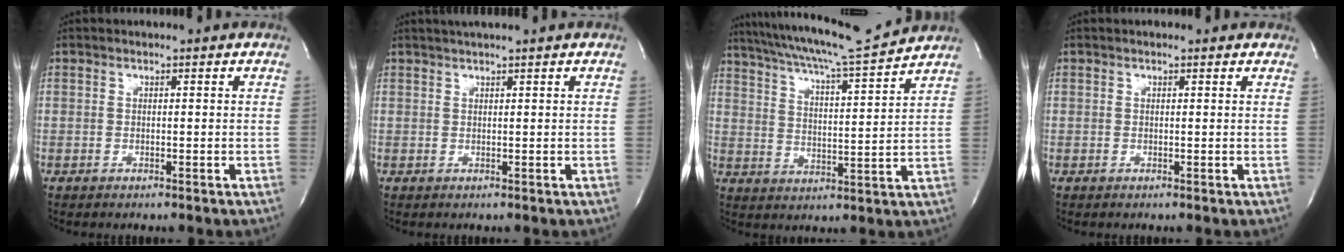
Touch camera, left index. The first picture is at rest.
{"total": 3.0, "force": [2.5, -0.5, 1.7], "torque": [-0.023, 0.022, 0.044]}
{"total": 16.0, "force": [14.6, -0.9, 6.5], "torque": [-0.121, -0.016, 0.224]}
{"total": 0.9, "force": [0.7, 0.3, 0.5], "torque": [-0.015, 0.008, 0.007]}